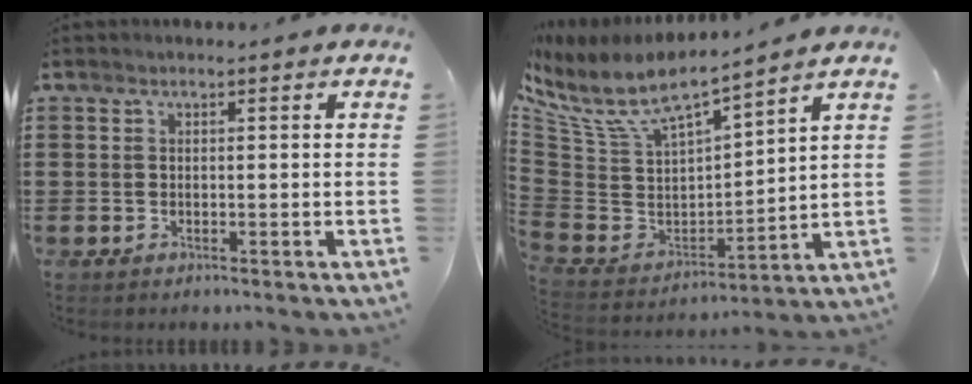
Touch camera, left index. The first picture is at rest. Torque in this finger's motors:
{"motor_torque": [2.14, 0.00, 0.84, 0.21]}